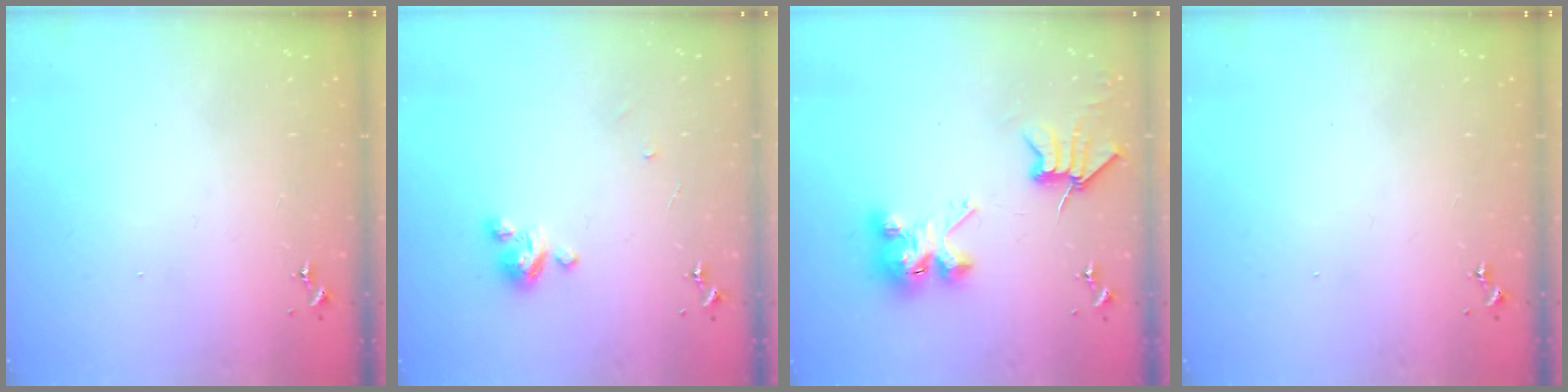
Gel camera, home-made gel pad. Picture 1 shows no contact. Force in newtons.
{"total": 5.0, "press": 5.0, "slide": 0.3}
{"total": 8.1, "press": 8.1, "slide": 0.4}
{"total": 0.0}